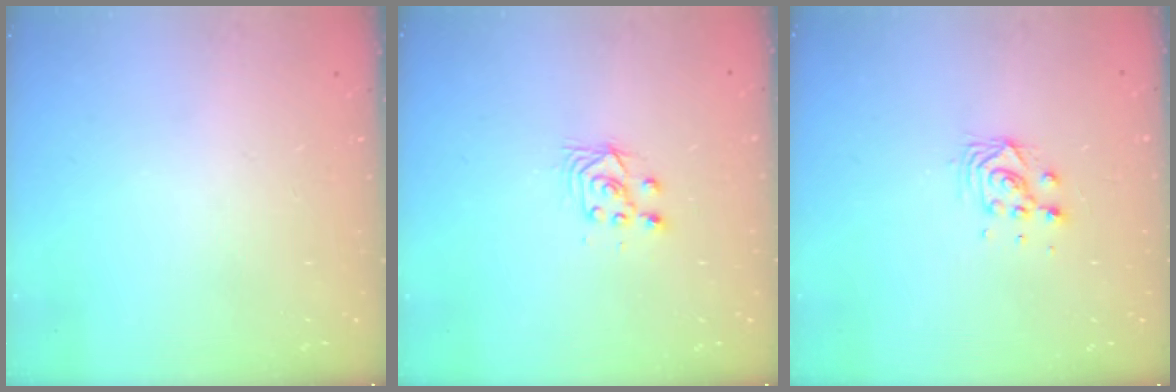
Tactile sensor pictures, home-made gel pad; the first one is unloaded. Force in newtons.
{"total": 4.1, "press": 3.9, "slide": 1.3}
{"total": 6.2, "press": 6.2, "slide": 0.2}